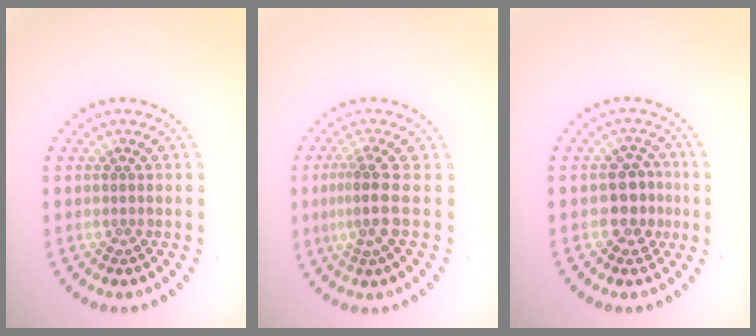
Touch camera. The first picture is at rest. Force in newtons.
{"total": 2.4, "press": 1.8, "slide": 1.7}
{"total": 2.9, "press": 2.7, "slide": 1.1}